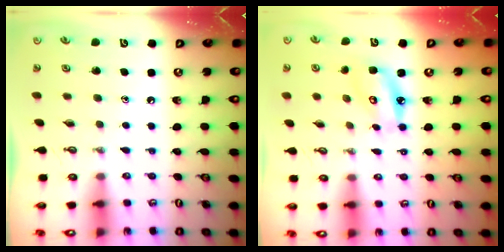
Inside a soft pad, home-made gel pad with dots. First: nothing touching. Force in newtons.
{"total": 7.0, "press": 7.0, "slide": 0.5}